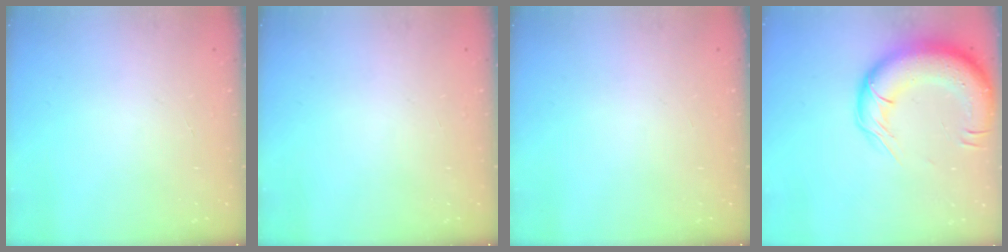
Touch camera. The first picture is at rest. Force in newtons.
{"total": 0.0}
{"total": 0.0}
{"total": 19.7, "press": 19.1, "slide": 4.6}